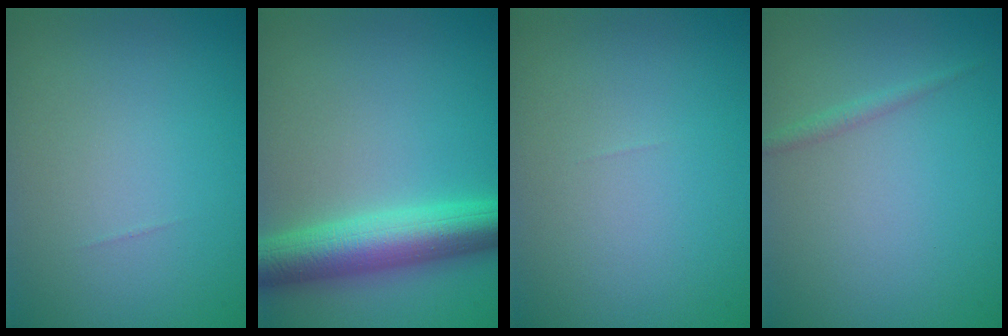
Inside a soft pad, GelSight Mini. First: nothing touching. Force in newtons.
{"total": 6.8, "press": 6.8, "slide": 0.1}
{"total": 0.0}
{"total": 0.8, "press": 0.8, "slide": 0.0}